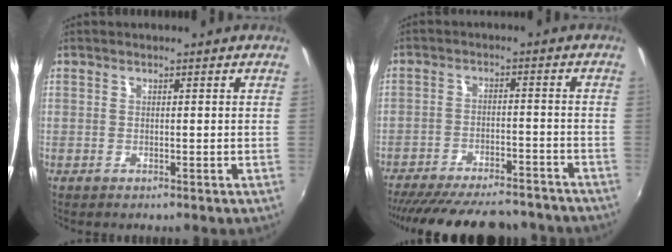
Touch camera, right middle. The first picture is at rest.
{"total": 22.3, "force": [-19.4, 6.2, 9.0], "torque": [-0.184, -0.005, -0.260]}